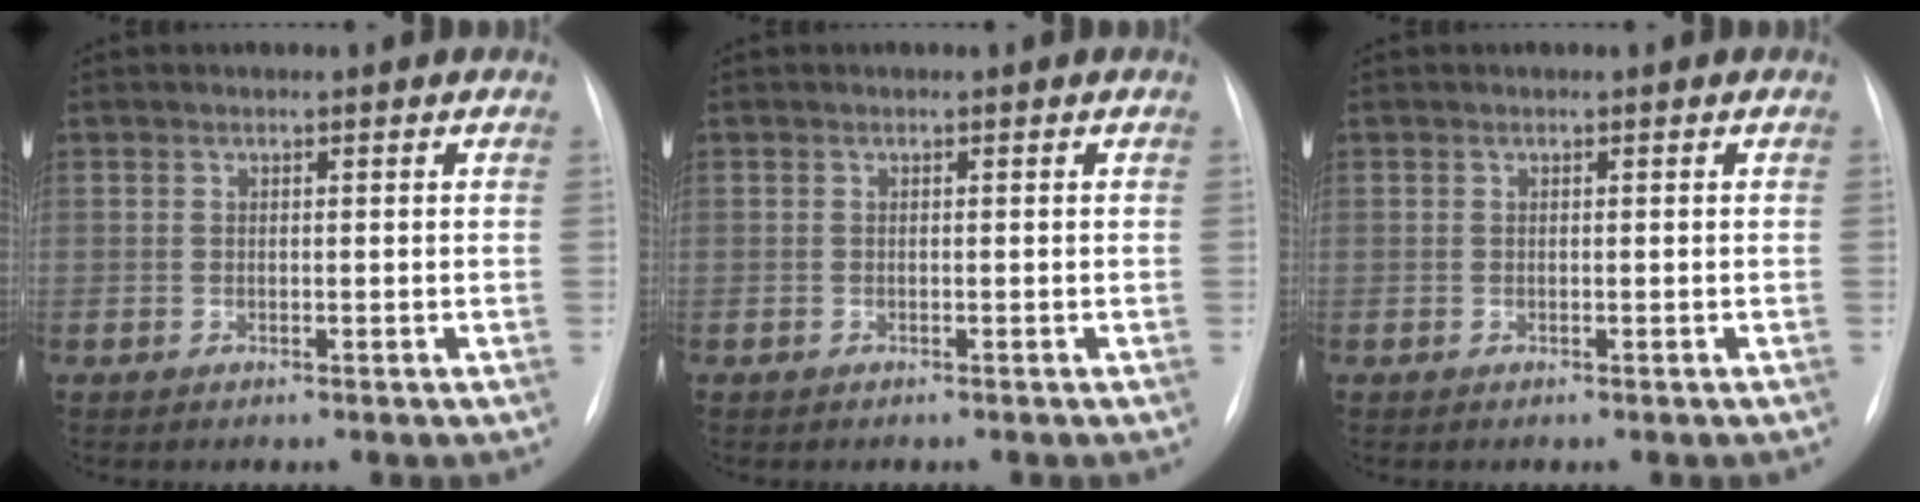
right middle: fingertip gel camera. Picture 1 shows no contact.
{"total": 0.0}
{"total": 0.0}